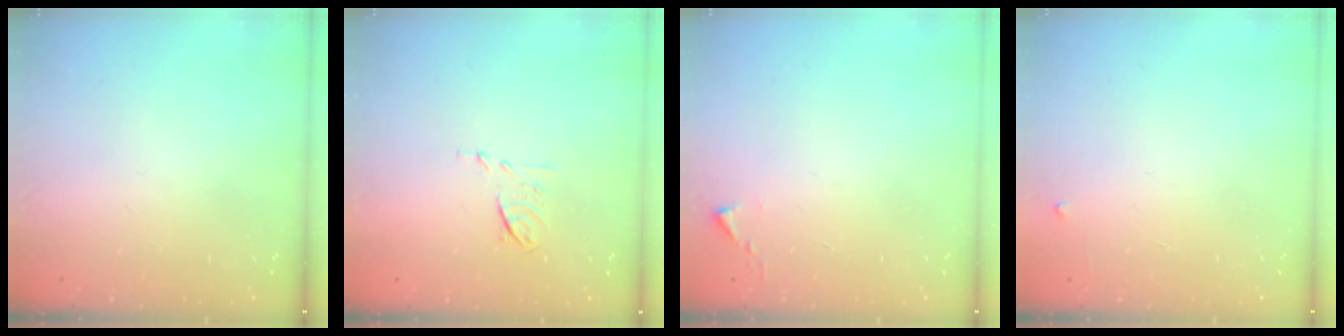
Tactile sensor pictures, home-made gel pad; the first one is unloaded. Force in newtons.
{"total": 6.3, "press": 6.2, "slide": 1.0}
{"total": 1.1, "press": 1.1, "slide": 0.1}
{"total": 2.3, "press": 2.3, "slide": 0.3}